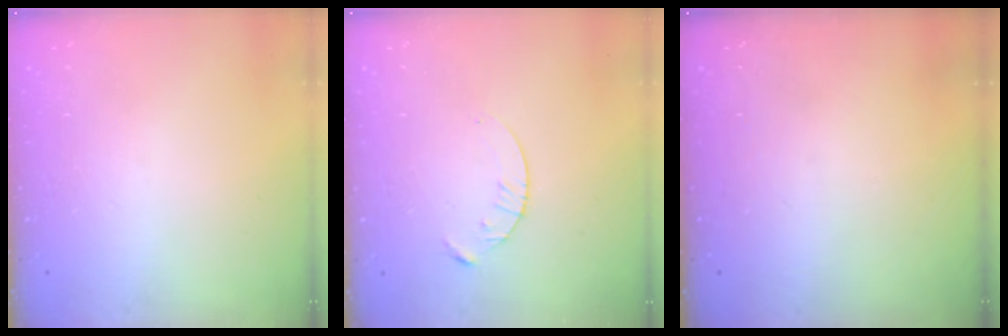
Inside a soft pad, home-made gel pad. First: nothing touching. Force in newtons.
{"total": 4.3, "press": 4.2, "slide": 0.5}
{"total": 0.0}